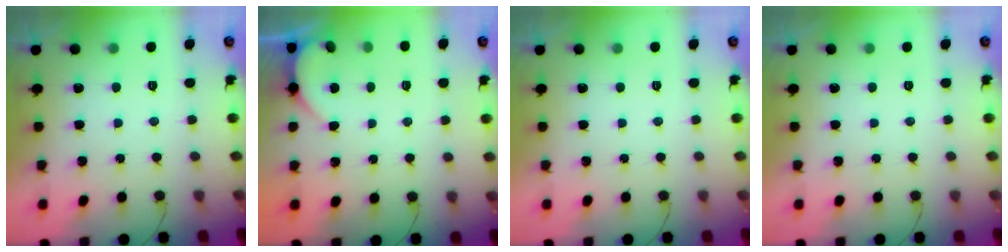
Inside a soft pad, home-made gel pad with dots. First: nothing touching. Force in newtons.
{"total": 1.9, "press": 1.9, "slide": 0.1}
{"total": 0.0}
{"total": 0.0}